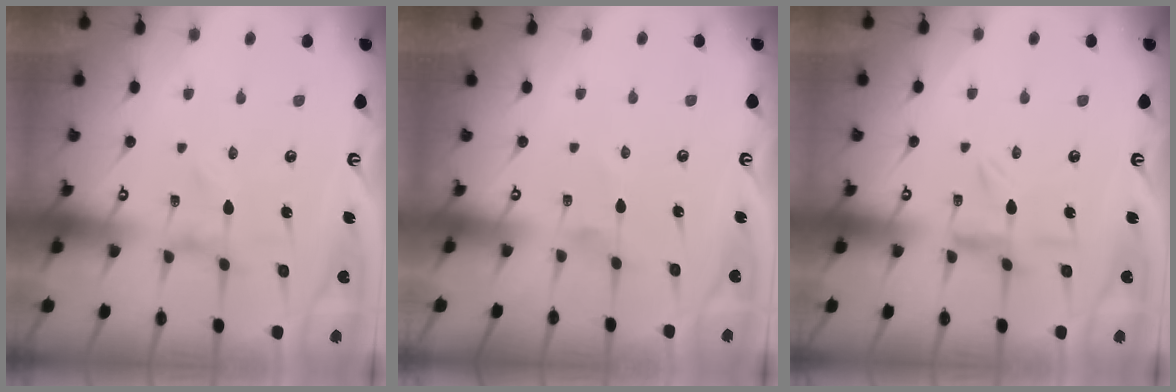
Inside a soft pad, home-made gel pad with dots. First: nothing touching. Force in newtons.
{"total": 0.0}
{"total": 3.7, "press": 3.7, "slide": 0.2}